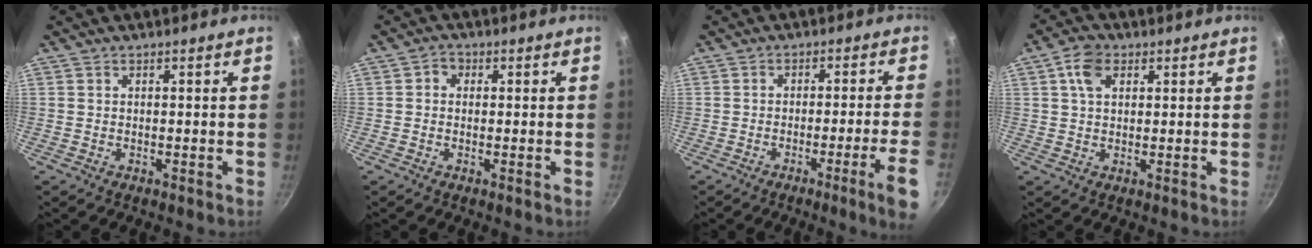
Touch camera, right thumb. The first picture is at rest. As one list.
[{"total": 2.0, "force": [0.3, 1.8, 0.8], "torque": [-0.007, 0.002, -0.001]}, {"total": 7.9, "force": [-3.7, -0.7, 6.9], "torque": [-0.102, 0.020, -0.052]}, {"total": 5.2, "force": [2.1, 3.4, 3.3], "torque": [-0.049, 0.001, 0.033]}]